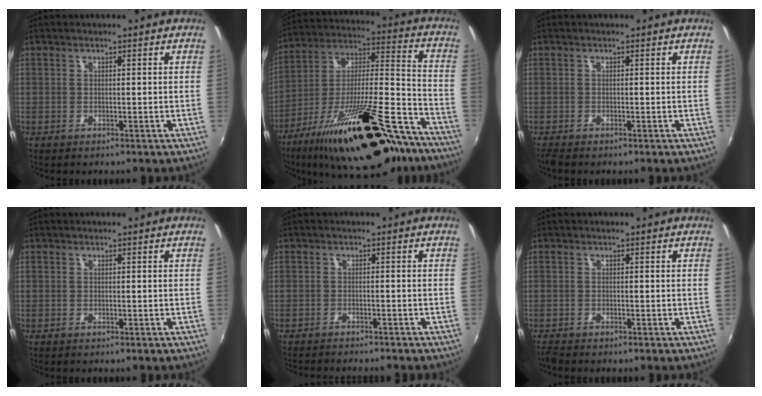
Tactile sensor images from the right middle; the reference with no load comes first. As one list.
[{"total": 29.4, "force": [-20.7, 7.8, 19.3], "torque": [-0.313, -0.017, -0.311]}, {"total": 1.5, "force": [-1.3, 0.3, 0.6], "torque": [-0.015, -0.009, -0.024]}, {"total": 0.0}, {"total": 5.8, "force": [-5.3, 0.6, 2.1], "torque": [-0.051, -0.012, -0.080]}, {"total": 1.5, "force": [-1.4, 0.2, 0.4], "torque": [-0.010, -0.010, -0.030]}]